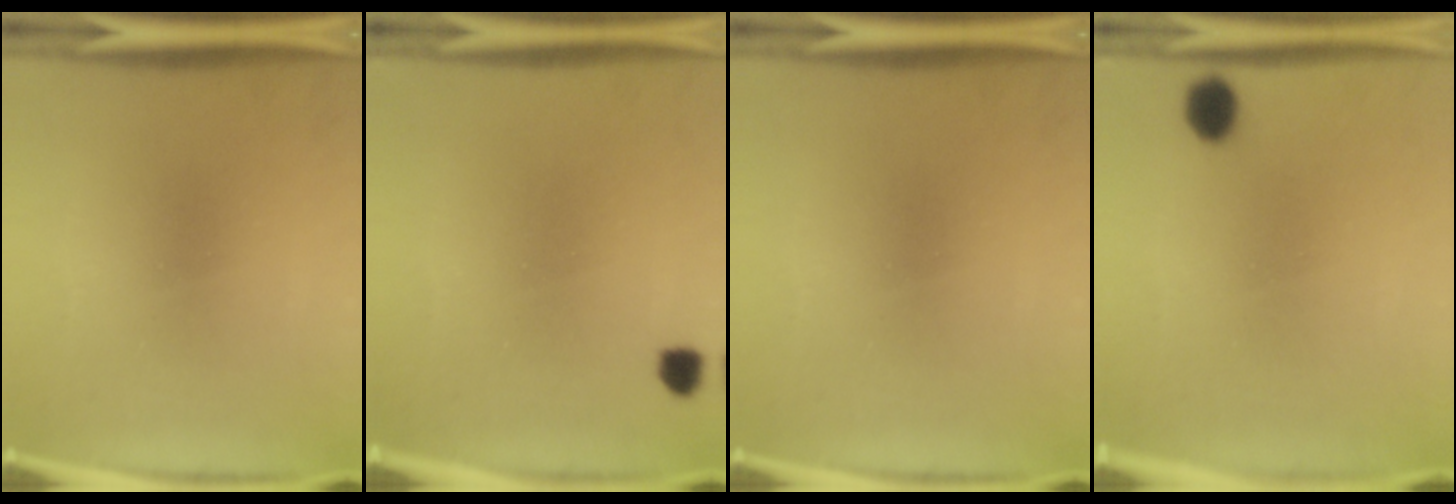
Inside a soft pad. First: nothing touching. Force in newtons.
{"total": 2.0}
{"total": 0.0}
{"total": 2.3}